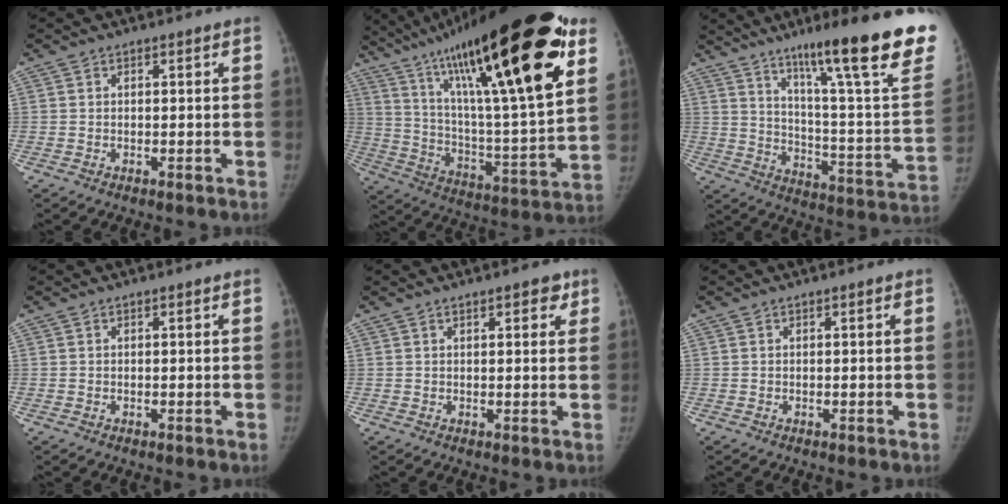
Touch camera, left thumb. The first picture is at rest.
{"total": 36.1, "force": [20.6, 7.2, 28.8], "torque": [-0.418, -0.038, 0.345]}
{"total": 30.5, "force": [19.0, 3.7, 23.6], "torque": [-0.284, -0.080, 0.281]}
{"total": 0.0}
{"total": 3.5, "force": [2.1, 1.4, 2.4], "torque": [-0.013, -0.005, 0.023]}
{"total": 0.0}